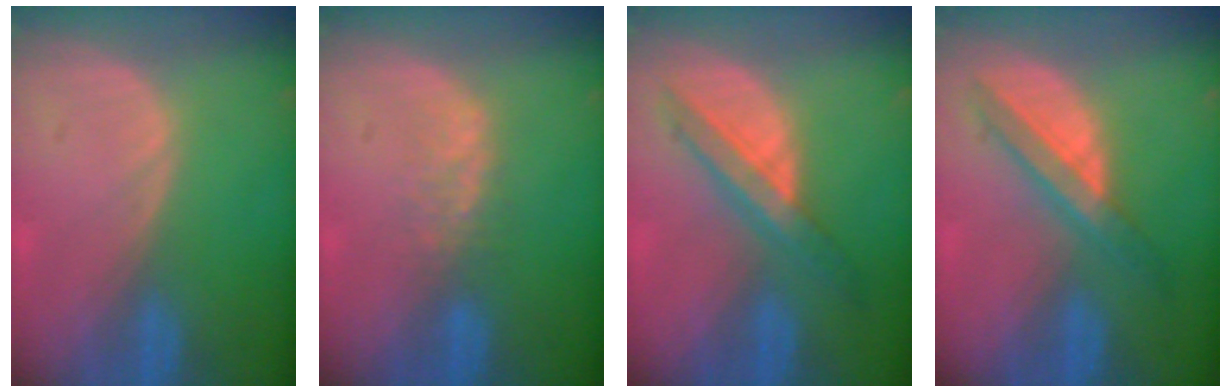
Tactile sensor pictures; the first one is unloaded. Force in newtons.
{"total": 2.7, "press": 2.7, "slide": 0.6}
{"total": 6.1, "press": 6.0, "slide": 0.9}
{"total": 5.7, "press": 5.6, "slide": 1.4}